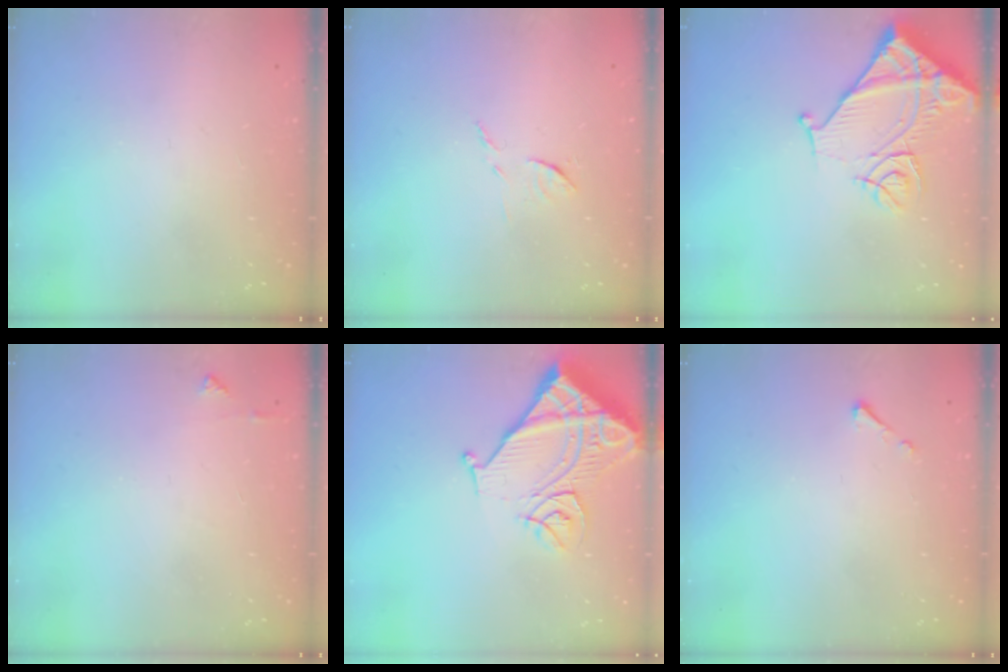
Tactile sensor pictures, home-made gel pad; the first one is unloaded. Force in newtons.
{"total": 6.7, "press": 6.7, "slide": 0.3}
{"total": 12.4, "press": 12.3, "slide": 1.6}
{"total": 3.5, "press": 3.4, "slide": 0.5}
{"total": 15.0, "press": 14.9, "slide": 1.9}
{"total": 2.5, "press": 2.5, "slide": 0.3}